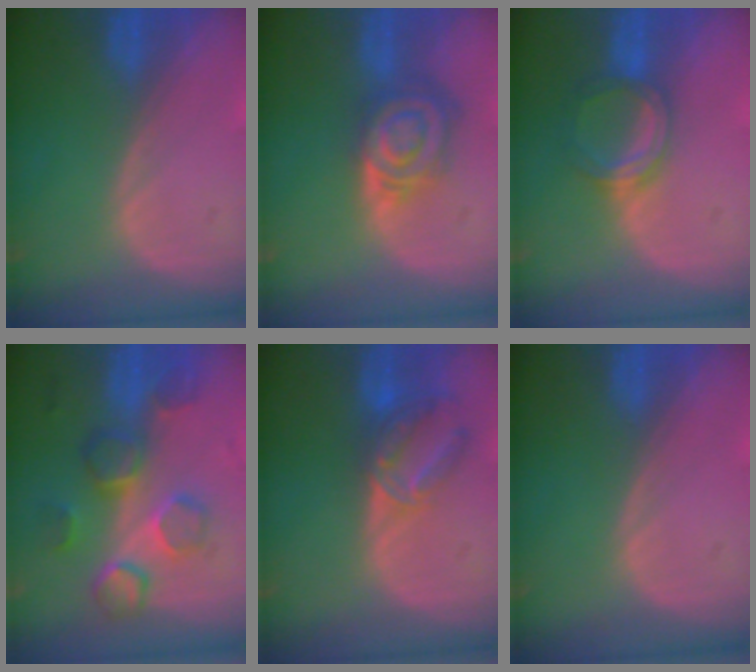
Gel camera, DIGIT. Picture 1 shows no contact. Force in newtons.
{"total": 8.1, "press": 7.1, "slide": 4.0}
{"total": 5.2, "press": 4.9, "slide": 1.5}
{"total": 8.6, "press": 8.2, "slide": 2.6}
{"total": 7.3, "press": 6.0, "slide": 4.1}
{"total": 0.0}